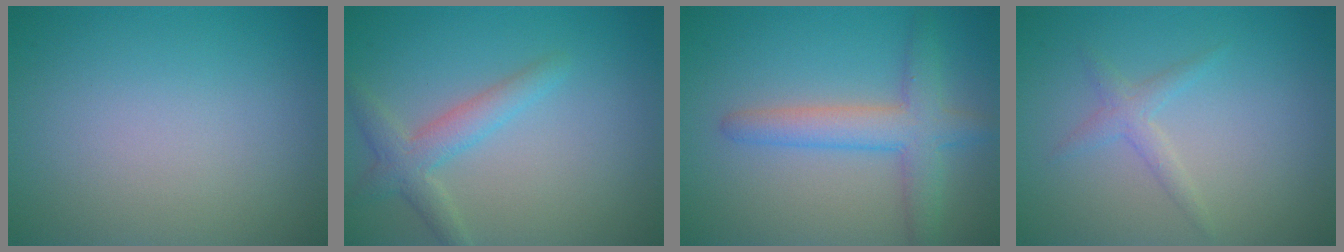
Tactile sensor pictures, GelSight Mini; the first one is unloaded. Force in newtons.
{"total": 2.9, "press": 2.9, "slide": 0.1}
{"total": 4.3, "press": 4.2, "slide": 0.2}
{"total": 1.4, "press": 1.4, "slide": 0.1}